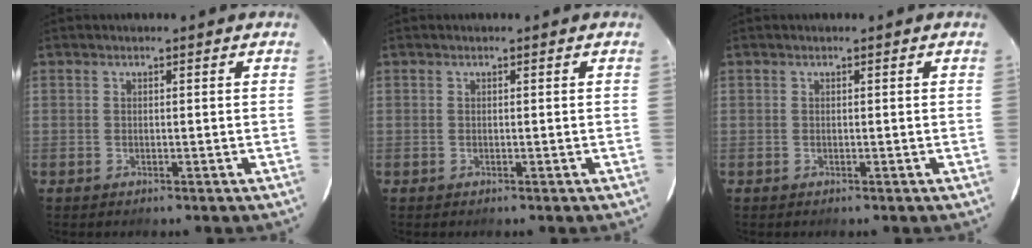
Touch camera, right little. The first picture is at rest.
{"total": 0.0}
{"total": 0.0}